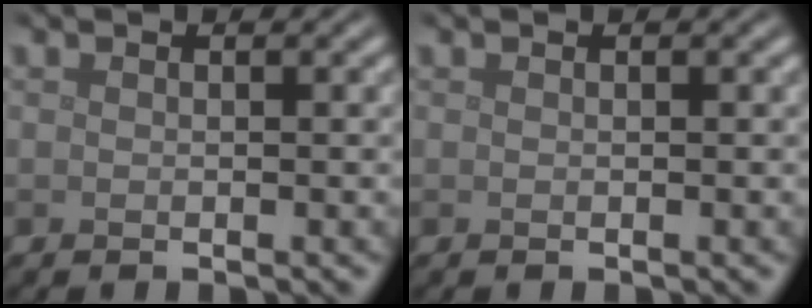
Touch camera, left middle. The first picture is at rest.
{"total": 0.0}